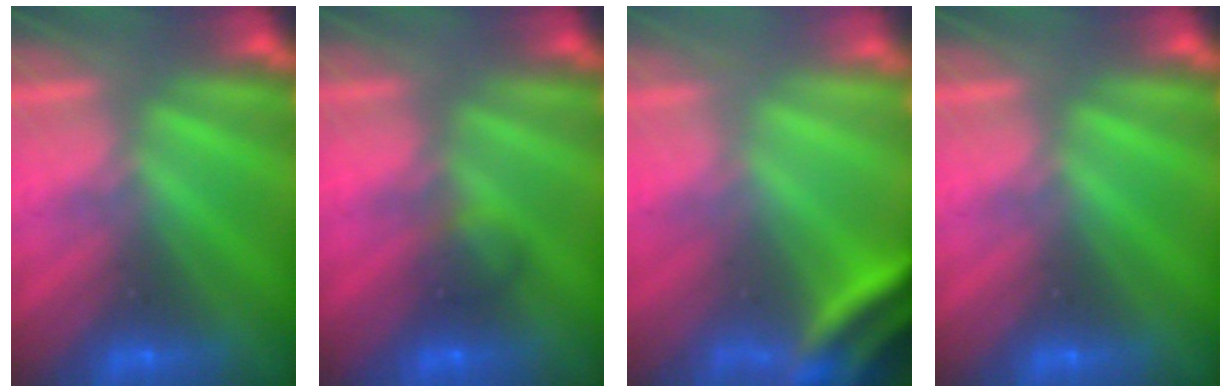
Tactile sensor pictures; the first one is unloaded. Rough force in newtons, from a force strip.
{"total": 2.2}
{"total": 4.1}
{"total": 0.0}